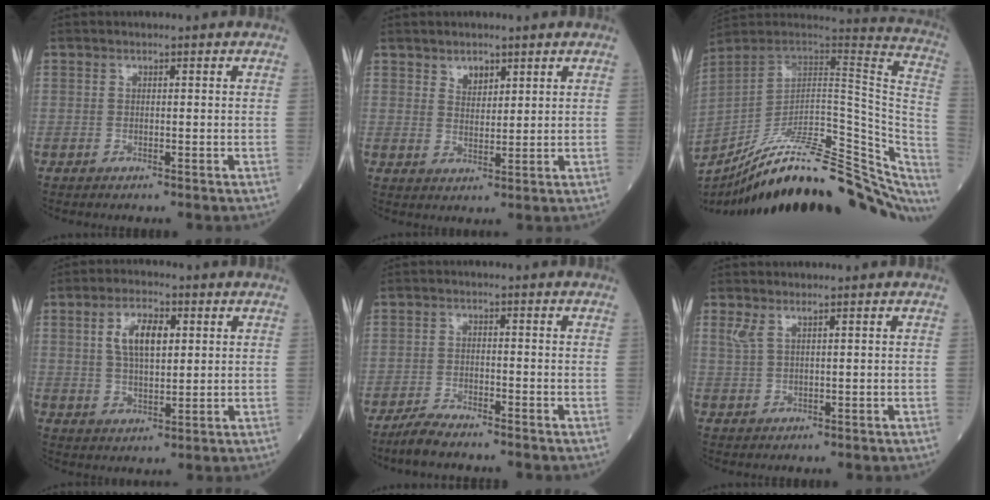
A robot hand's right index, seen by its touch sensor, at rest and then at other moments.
{"total": 2.8, "force": [1.9, 1.6, 1.3], "torque": [-0.023, -0.003, 0.038]}
{"total": 33.2, "force": [-25.6, 8.3, 19.5], "torque": [-0.222, -0.008, -0.357]}
{"total": 7.3, "force": [2.1, 3.1, 6.3], "torque": [-0.121, 0.011, 0.042]}
{"total": 3.4, "force": [-3.1, 0.1, 1.3], "torque": [-0.032, -0.010, -0.061]}
{"total": 2.0, "force": [1.3, 0.4, 1.4], "torque": [-0.041, 0.010, 0.035]}